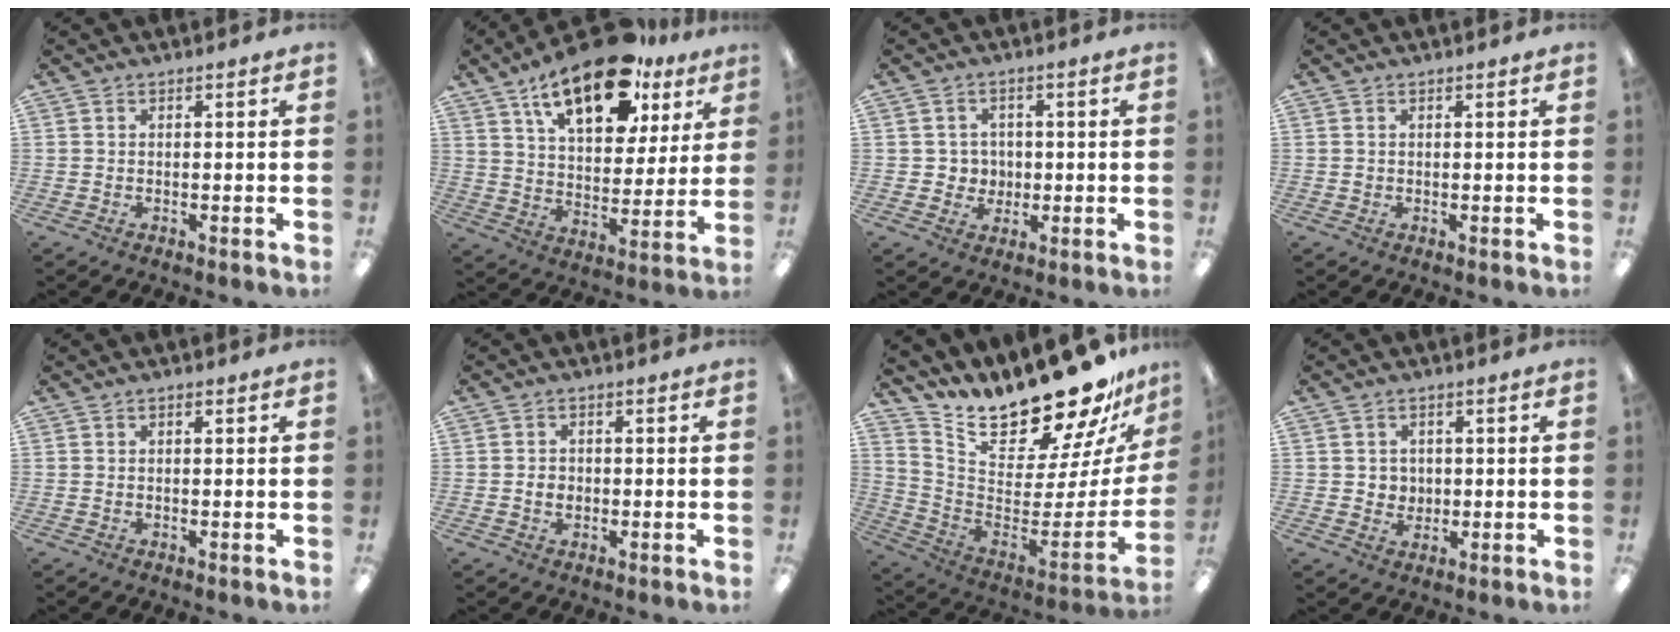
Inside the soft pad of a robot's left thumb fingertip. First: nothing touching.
{"total": 20.0, "force": [13.0, 9.1, 12.1], "torque": [-0.194, -0.062, 0.218]}
{"total": 4.1, "force": [0.6, 4.0, 0.1], "torque": [-0.003, 0.002, 0.006]}
{"total": 0.8, "force": [0.2, 0.8, 0.2], "torque": [-0.004, 0.005, 0.002]}
{"total": 0.6, "force": [0.4, 0.3, 0.4], "torque": [-0.001, 0.000, 0.005]}
{"total": 2.0, "force": [-0.2, 1.8, 0.8], "torque": [-0.015, 0.005, -0.006]}
{"total": 20.7, "force": [17.7, 6.1, 8.7], "torque": [-0.119, -0.161, 0.300]}
{"total": 3.3, "force": [1.2, 3.1, 0.1], "torque": [0.003, -0.001, 0.018]}